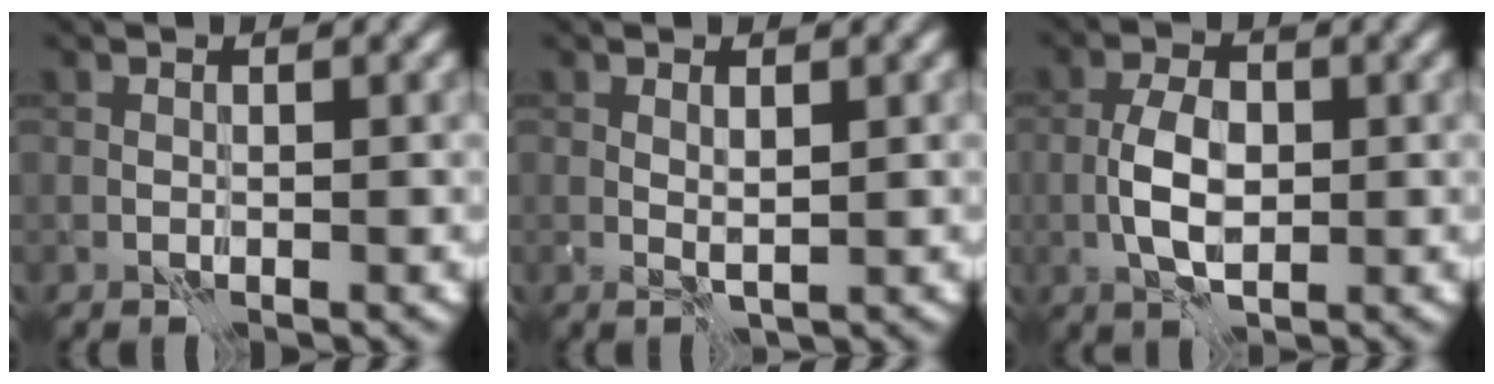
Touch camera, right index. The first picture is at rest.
{"total": 0.7, "force": [0.4, 0.0, 0.6], "torque": [-0.012, -0.004, 0.009]}
{"total": 4.1, "force": [-0.8, 2.2, 3.4], "torque": [-0.068, 0.002, -0.018]}